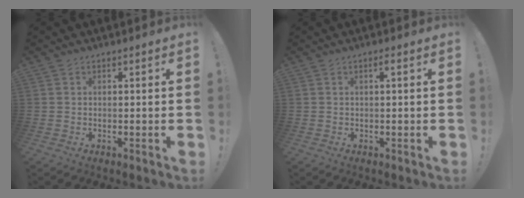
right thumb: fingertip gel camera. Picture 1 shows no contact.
{"total": 1.0, "force": [0.0, -0.2, 1.0], "torque": [-0.014, -0.001, -0.003]}